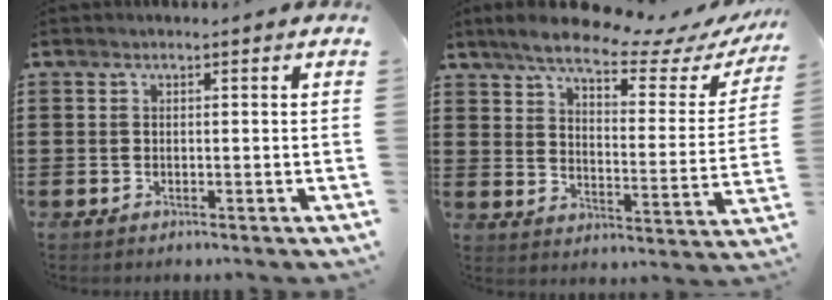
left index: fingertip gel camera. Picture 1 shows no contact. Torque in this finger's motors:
{"motor_torque": [2.14, 0.00, 0.01, -0.16]}